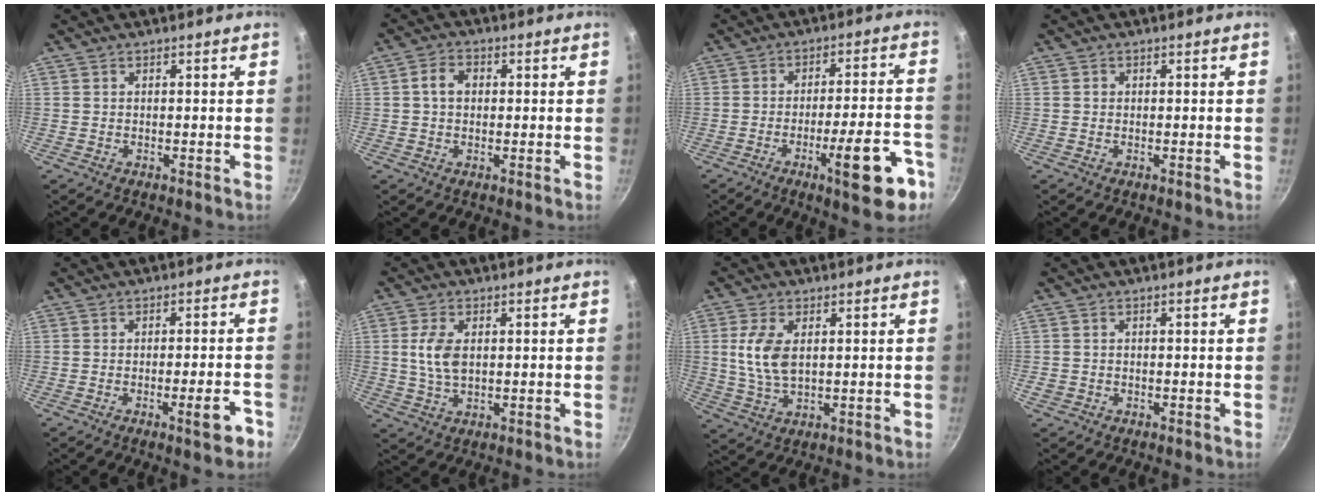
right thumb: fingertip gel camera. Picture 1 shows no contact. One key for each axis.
{"total": 4.1, "fx": 0.4, "fy": 3.1, "fz": 2.6, "tx": -0.035, "ty": 0.011, "tz": 0.001}
{"total": 14.4, "fx": -7.0, "fy": 3.9, "fz": 12.0, "tx": -0.137, "ty": 0.041, "tz": -0.094}
{"total": 0.6, "fx": 0.0, "fy": 0.5, "fz": 0.1, "tx": 0.003, "ty": 0.003, "tz": -0.001}
{"total": 5.7, "fx": -2.8, "fy": 1.3, "fz": 4.8, "tx": -0.049, "ty": 0.019, "tz": -0.032}
{"total": 6.2, "fx": 0.9, "fy": 3.5, "fz": 5.0, "tx": -0.097, "ty": -0.001, "tz": 0.018}
{"total": 8.0, "fx": 1.5, "fy": 4.3, "fz": 6.5, "tx": -0.133, "ty": -0.006, "tz": 0.031}
{"total": 0.9, "fx": -0.4, "fy": 0.7, "fz": 0.4, "tx": -0.008, "ty": 0.002, "tz": -0.004}